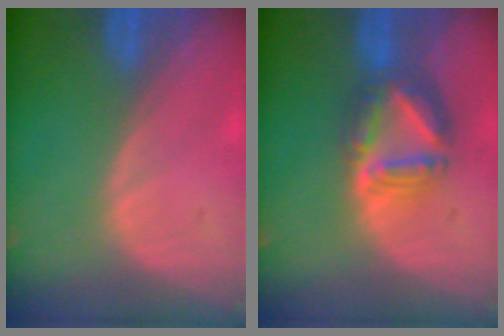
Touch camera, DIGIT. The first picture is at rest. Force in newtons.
{"total": 7.6, "press": 6.7, "slide": 3.7}